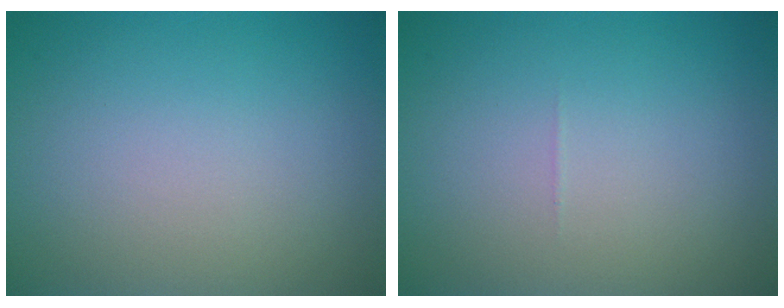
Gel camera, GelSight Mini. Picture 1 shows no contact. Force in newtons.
{"total": 0.0}